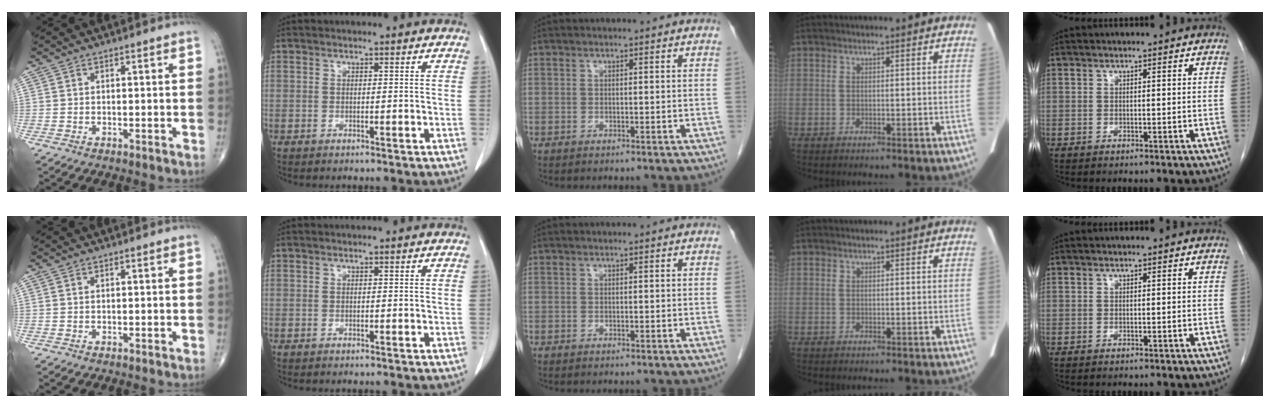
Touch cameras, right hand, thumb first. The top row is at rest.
{}